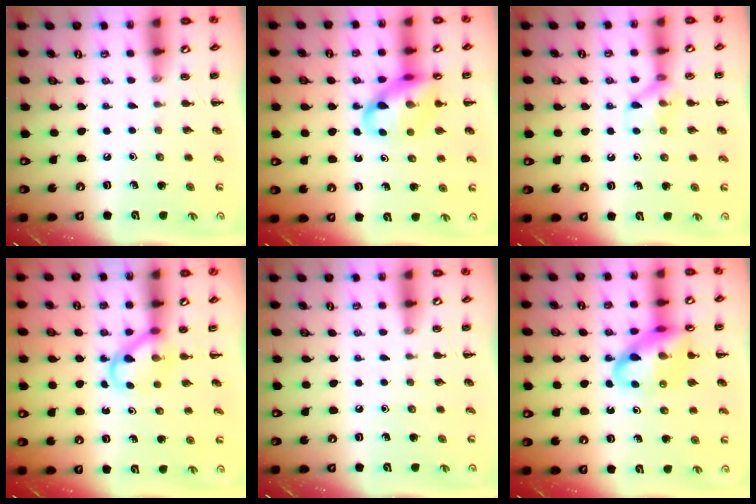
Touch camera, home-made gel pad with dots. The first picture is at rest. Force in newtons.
{"total": 14.4, "press": 13.9, "slide": 3.7}
{"total": 7.2, "press": 7.2, "slide": 0.6}
{"total": 3.8, "press": 3.6, "slide": 1.0}
{"total": 0.0}
{"total": 15.2, "press": 14.9, "slide": 2.8}